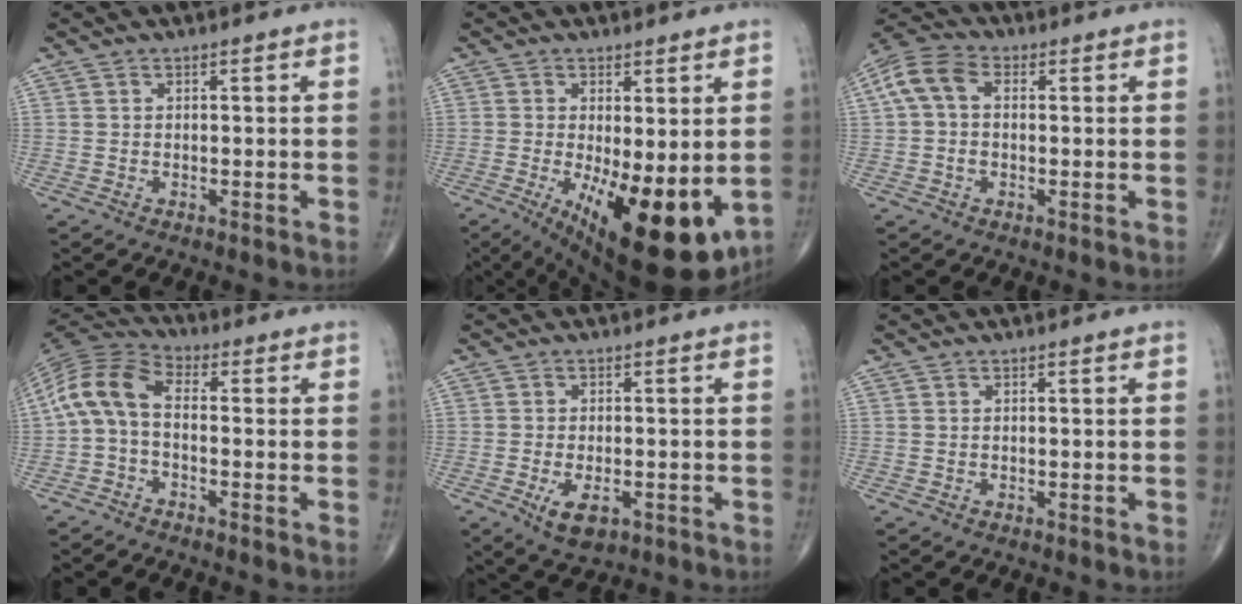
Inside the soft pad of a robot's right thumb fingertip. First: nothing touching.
{"total": 17.6, "force": [-3.9, 6.7, 15.8], "torque": [-0.212, -0.033, -0.035]}
{"total": 8.2, "force": [1.2, 5.5, 6.0], "torque": [-0.125, 0.027, 0.016]}
{"total": 9.5, "force": [-0.9, 5.4, 7.9], "torque": [-0.156, 0.029, -0.032]}
{"total": 5.5, "force": [-2.1, 2.8, 4.3], "torque": [-0.071, -0.003, -0.026]}
{"total": 0.0}